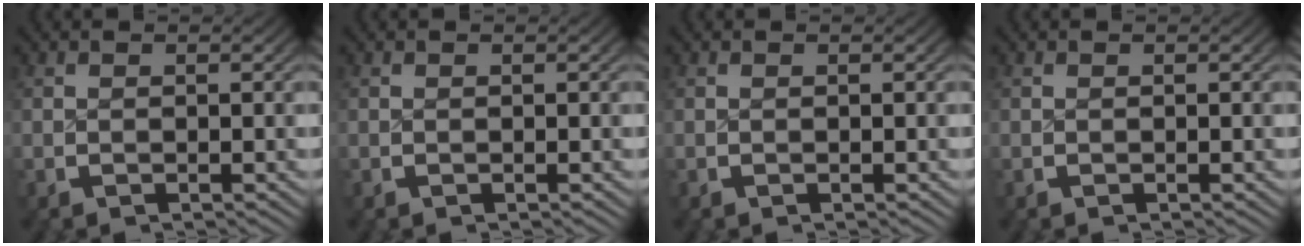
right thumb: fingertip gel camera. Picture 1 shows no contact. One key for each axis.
{"total": 0.0}
{"total": 0.0}
{"total": 0.0}